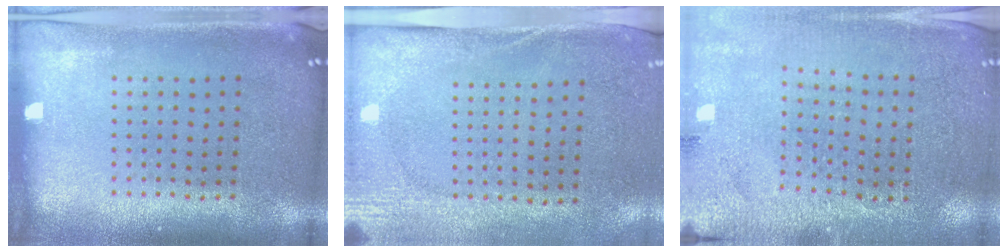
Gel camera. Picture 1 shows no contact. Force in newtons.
{"total": 2.7, "press": 2.1, "slide": 1.7}
{"total": 2.7, "press": 2.7, "slide": 0.3}